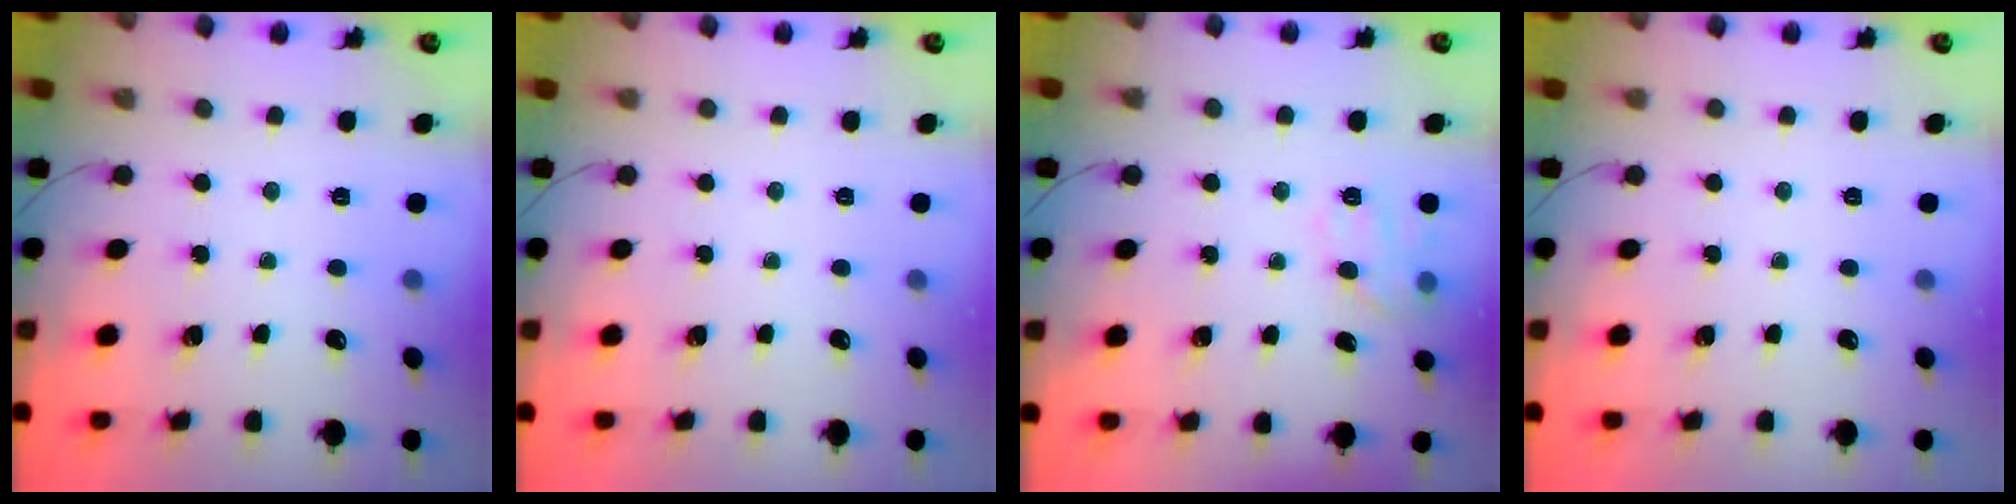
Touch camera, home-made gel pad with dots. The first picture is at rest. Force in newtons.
{"total": 0.0}
{"total": 10.3, "press": 10.3, "slide": 0.3}
{"total": 0.0}